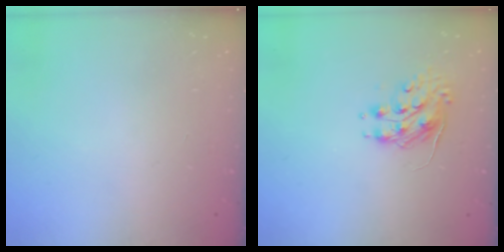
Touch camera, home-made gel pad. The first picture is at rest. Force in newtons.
{"total": 8.5, "press": 8.4, "slide": 0.6}